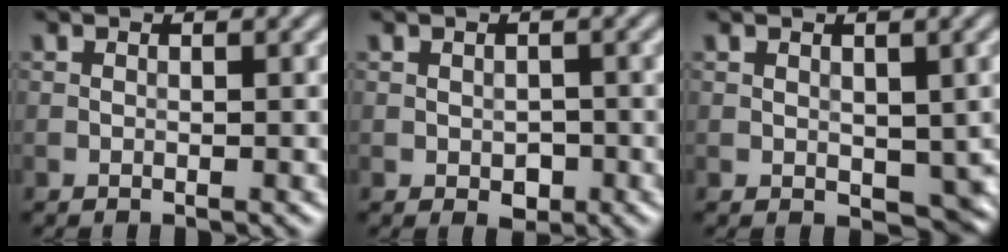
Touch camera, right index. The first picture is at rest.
{"total": 1.4, "force": [-0.4, 1.0, 0.9], "torque": [-0.013, -0.006, -0.004]}
{"total": 3.7, "force": [-0.1, 2.6, 2.7], "torque": [-0.038, -0.013, 0.007]}